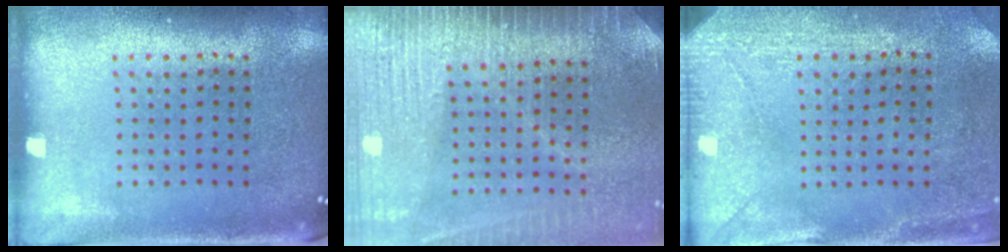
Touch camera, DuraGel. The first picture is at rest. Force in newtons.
{"total": 3.5, "press": 3.0, "slide": 1.7}
{"total": 2.9, "press": 2.3, "slide": 1.8}